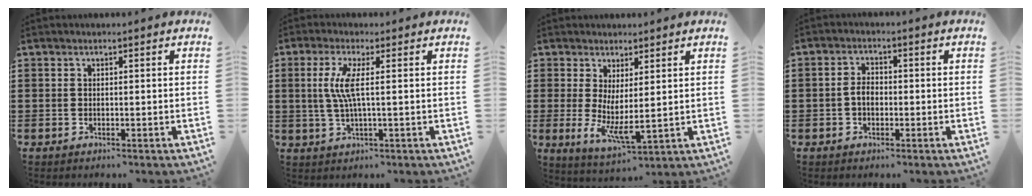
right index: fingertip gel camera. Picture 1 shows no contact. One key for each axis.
{"total": 5.2, "fx": 0.5, "fy": 0.5, "fz": 5.1, "tx": -0.118, "ty": -0.013, "tz": -0.002}
{"total": 4.4, "fx": 1.5, "fy": 0.9, "fz": 4.0, "tx": -0.073, "ty": -0.022, "tz": 0.027}
{"total": 2.8, "fx": -0.6, "fy": 1.7, "fz": 2.1, "tx": -0.049, "ty": 0.002, "tz": -0.016}